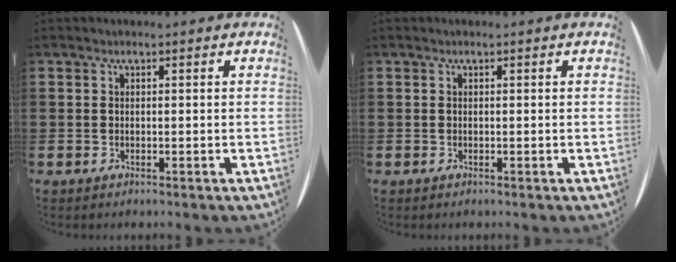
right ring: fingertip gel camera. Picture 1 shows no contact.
{"total": 0.0}